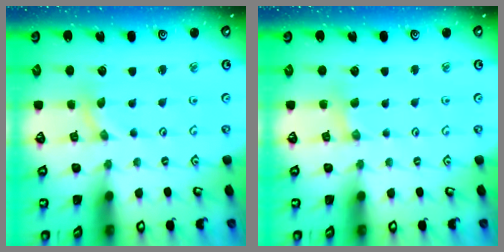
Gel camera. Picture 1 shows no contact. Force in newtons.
{"total": 2.0, "press": 2.0, "slide": 0.3}